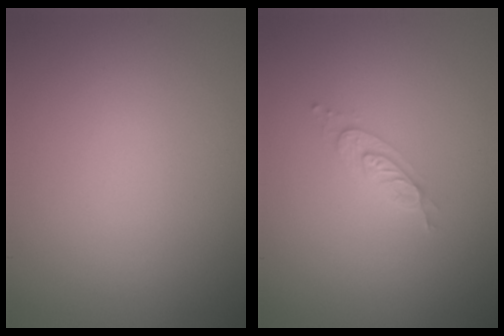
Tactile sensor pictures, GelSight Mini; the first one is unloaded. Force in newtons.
{"total": 2.0, "press": 2.0, "slide": 0.4}